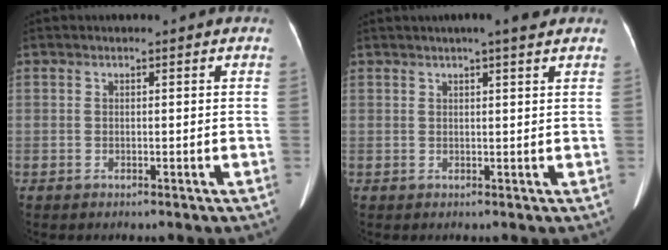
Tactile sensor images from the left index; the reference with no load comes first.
{"total": 4.1, "force": [3.2, 0.1, 2.6], "torque": [-0.037, 0.015, 0.044]}